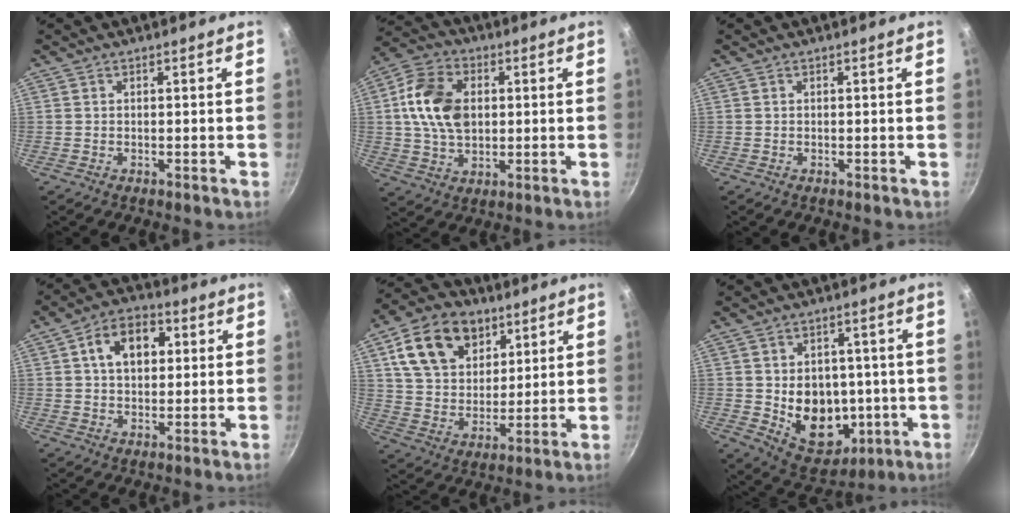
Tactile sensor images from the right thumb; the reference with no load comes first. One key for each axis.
{"total": 13.5, "fx": 1.8, "fy": 9.4, "fz": 9.6, "tx": -0.156, "ty": 0.008, "tz": 0.024}
{"total": 0.0}
{"total": 10.1, "fx": 2.6, "fy": 6.8, "fz": 6.9, "tx": -0.083, "ty": 0.012, "tz": 0.031}
{"total": 17.1, "fx": 7.8, "fy": 11.9, "fz": 9.5, "tx": -0.135, "ty": -0.017, "tz": 0.135}
{"total": 14.9, "fx": -1.4, "fy": 11.6, "fz": 9.2, "tx": -0.095, "ty": -0.004, "tz": 0.003}